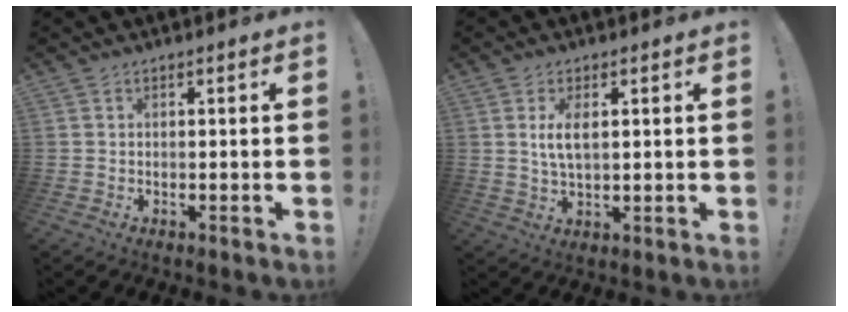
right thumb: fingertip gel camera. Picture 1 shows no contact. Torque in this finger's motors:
{"motor_torque": [0.49, 0.39, 0.18, 0.11, 0.27]}